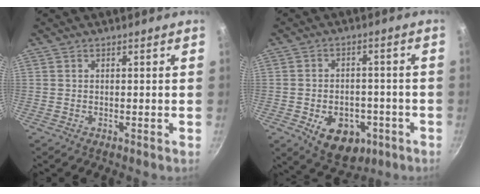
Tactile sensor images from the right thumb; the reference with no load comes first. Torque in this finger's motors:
{"motor_torque": [-0.13, 0.49, -0.11, 0.05, 0.22]}